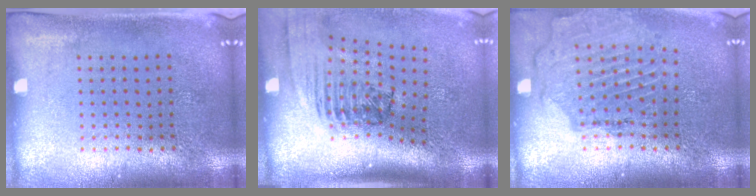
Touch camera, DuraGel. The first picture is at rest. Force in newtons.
{"total": 2.6, "press": 1.8, "slide": 1.9}
{"total": 1.6, "press": 1.6, "slide": 0.2}